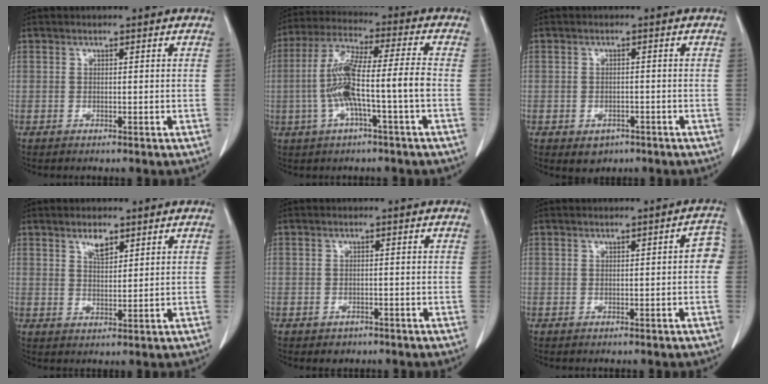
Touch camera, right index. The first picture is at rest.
{"total": 11.2, "force": [-2.3, 0.5, 11.0], "torque": [-0.225, 0.020, -0.047]}
{"total": 2.9, "force": [-1.6, 2.1, 1.1], "torque": [-0.010, 0.003, -0.012]}
{"total": 2.9, "force": [2.0, 1.1, 1.9], "torque": [-0.038, 0.000, 0.039]}
{"total": 1.8, "force": [-1.2, 1.2, 0.4], "torque": [-0.008, 0.002, -0.012]}
{"total": 2.8, "force": [0.0, 0.8, 2.7], "torque": [-0.021, 0.008, -0.005]}